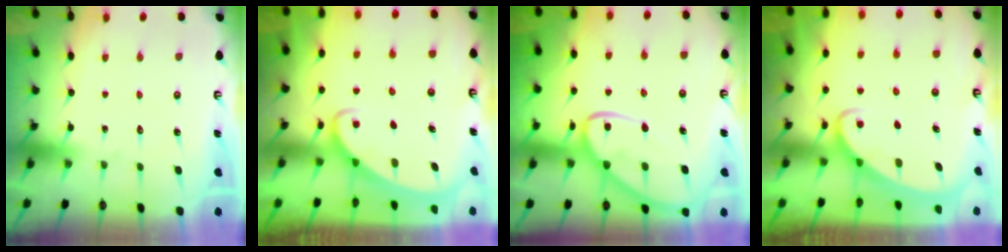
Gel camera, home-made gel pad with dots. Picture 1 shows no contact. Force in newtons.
{"total": 2.0, "press": 2.0, "slide": 0.2}
{"total": 10.7, "press": 10.7, "slide": 0.9}
{"total": 2.0, "press": 2.0, "slide": 0.2}